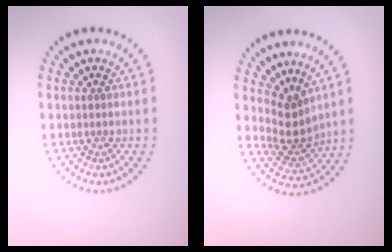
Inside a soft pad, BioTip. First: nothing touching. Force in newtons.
{"total": 2.8, "press": 2.0, "slide": 2.0}